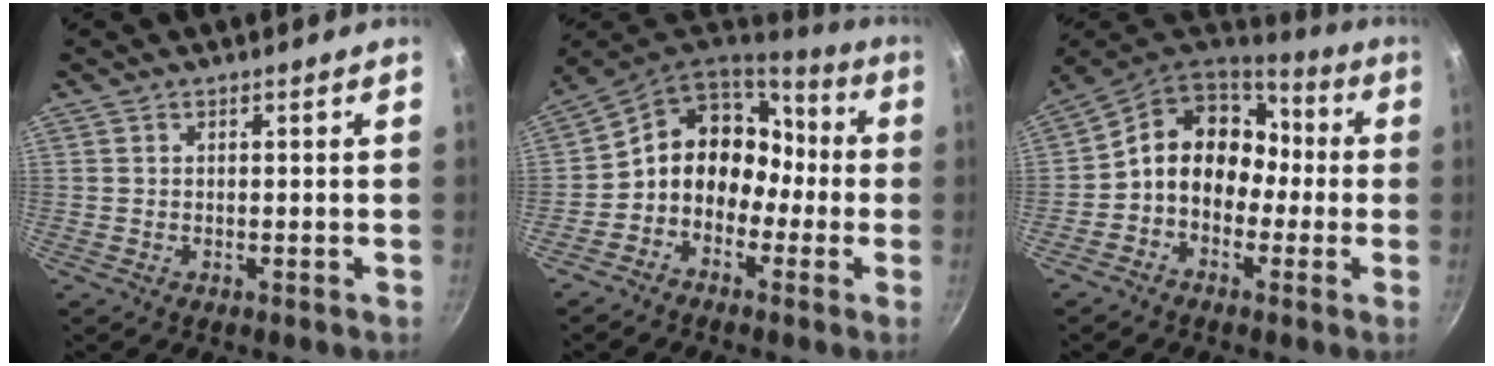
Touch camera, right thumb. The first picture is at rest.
{"total": 13.5, "force": [-2.5, 10.8, 7.8], "torque": [-0.078, 0.070, -0.057]}
{"total": 14.0, "force": [-1.5, 10.9, 8.7], "torque": [-0.101, 0.054, -0.040]}